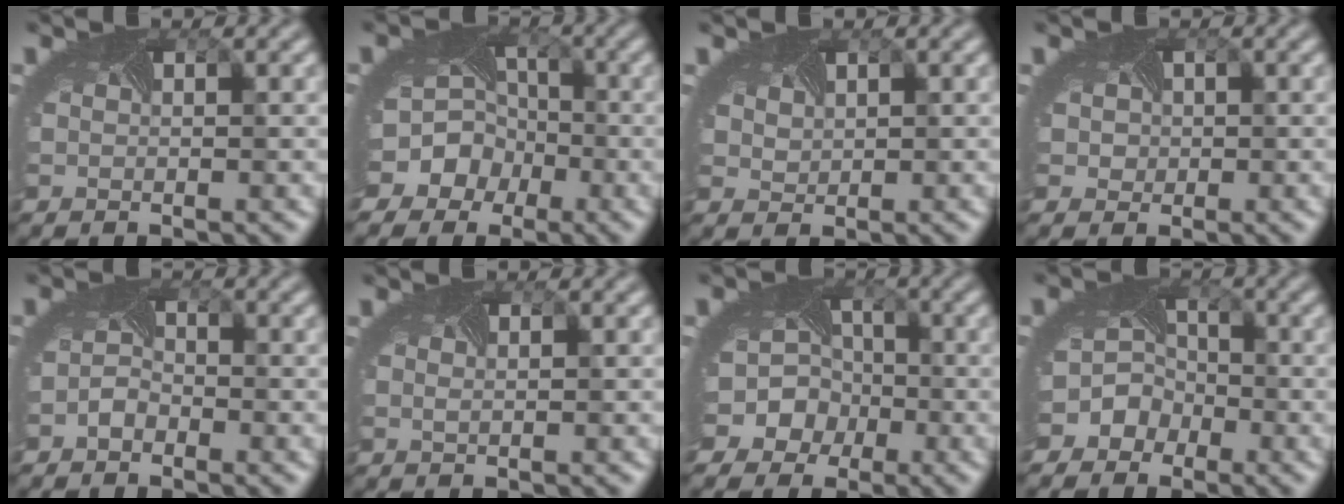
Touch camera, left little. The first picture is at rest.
{"total": 9.4, "force": [-3.9, 8.1, 2.5], "torque": [-0.048, -0.006, -0.085]}
{"total": 1.0, "force": [0.8, 0.7, 0.1], "torque": [-0.009, 0.002, 0.019]}
{"total": 2.0, "force": [0.5, 1.8, 0.6], "torque": [-0.014, 0.009, 0.000]}
{"total": 1.4, "force": [-1.2, 0.7, 0.2], "torque": [-0.011, 0.001, -0.026]}
{"total": 0.6, "force": [0.5, 0.2, 0.3], "torque": [-0.001, -0.002, -0.004]}
{"total": 8.6, "force": [-2.9, 7.6, 2.6], "torque": [-0.045, 0.005, -0.075]}
{"total": 4.4, "force": [-2.6, 3.5, 0.5], "torque": [0.020, 0.004, -0.052]}